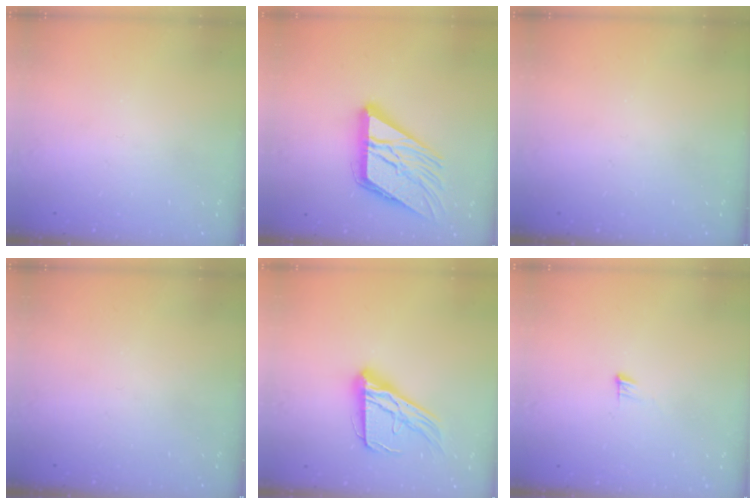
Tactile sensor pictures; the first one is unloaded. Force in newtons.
{"total": 17.8, "press": 17.7, "slide": 2.1}
{"total": 0.0}
{"total": 0.0}
{"total": 16.5, "press": 16.4, "slide": 1.5}
{"total": 3.3, "press": 3.3, "slide": 0.2}